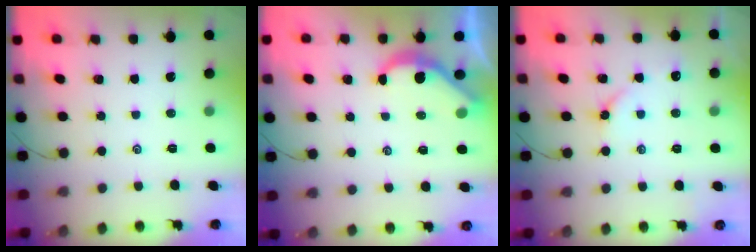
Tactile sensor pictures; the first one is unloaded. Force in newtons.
{"total": 4.6, "press": 4.6, "slide": 0.5}
{"total": 3.8, "press": 3.7, "slide": 0.5}